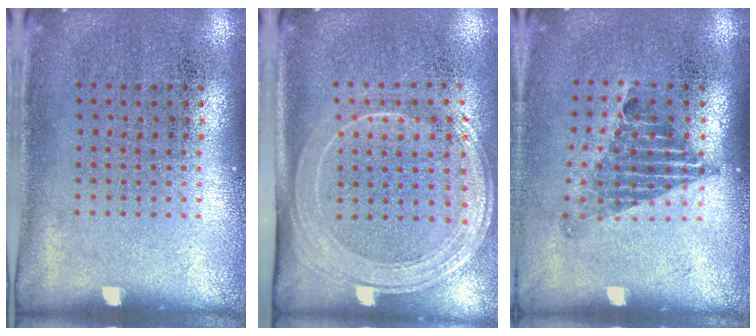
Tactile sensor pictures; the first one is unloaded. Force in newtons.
{"total": 2.0, "press": 1.7, "slide": 1.1}
{"total": 1.3, "press": 1.0, "slide": 0.9}